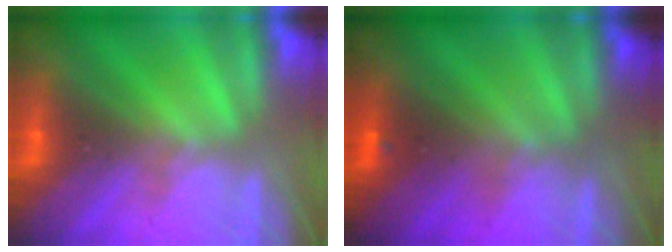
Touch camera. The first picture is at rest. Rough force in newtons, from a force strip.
{"total": 1.9}